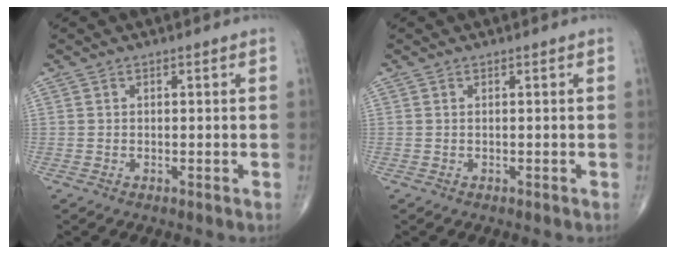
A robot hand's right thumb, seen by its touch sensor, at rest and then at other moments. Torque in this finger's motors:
{"motor_torque": [0.03, 0.43, 0.10, 0.04, 0.00]}